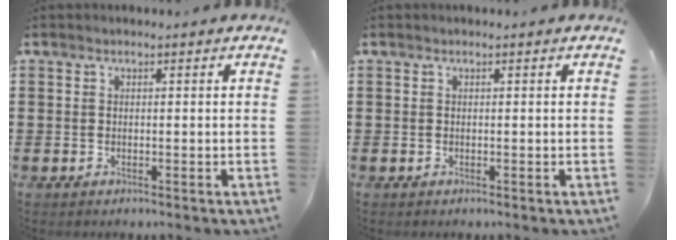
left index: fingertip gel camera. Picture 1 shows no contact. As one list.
[{"total": 0.0}]